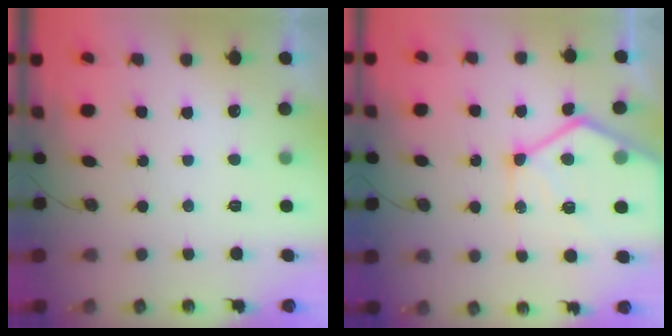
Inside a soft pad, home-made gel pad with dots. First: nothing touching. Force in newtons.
{"total": 15.7, "press": 15.6, "slide": 1.4}